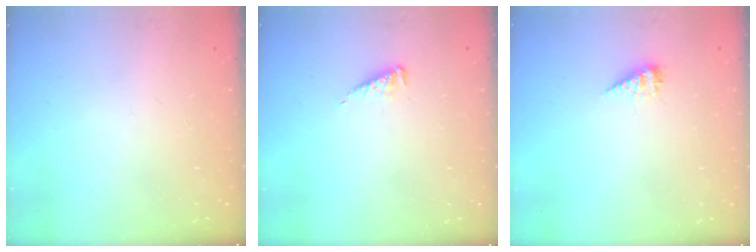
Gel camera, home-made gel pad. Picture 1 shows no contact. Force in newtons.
{"total": 4.4, "press": 4.4, "slide": 0.6}
{"total": 3.9, "press": 3.9, "slide": 0.3}